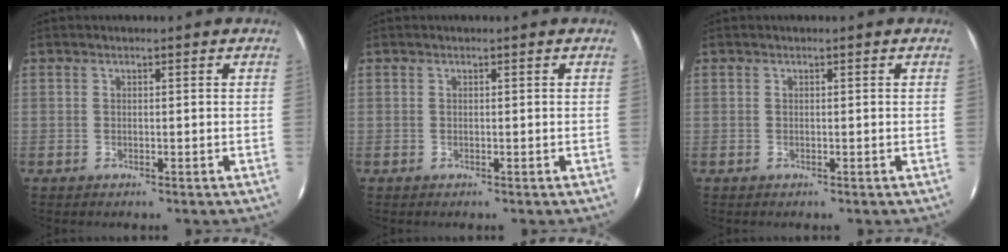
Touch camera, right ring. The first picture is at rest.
{"total": 0.0}
{"total": 0.0}